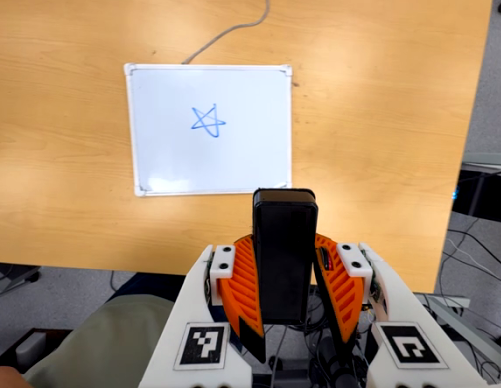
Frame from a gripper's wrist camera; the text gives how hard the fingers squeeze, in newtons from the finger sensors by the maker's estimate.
{"total": 9.4, "left": 7.8, "right": 11.0}